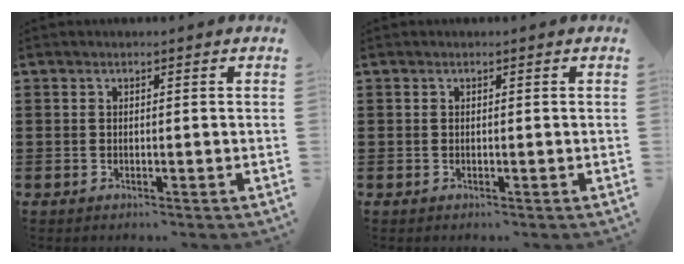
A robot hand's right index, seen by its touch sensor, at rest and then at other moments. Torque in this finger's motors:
{"motor_torque": [1.55, 0.59, 0.00, 0.00]}